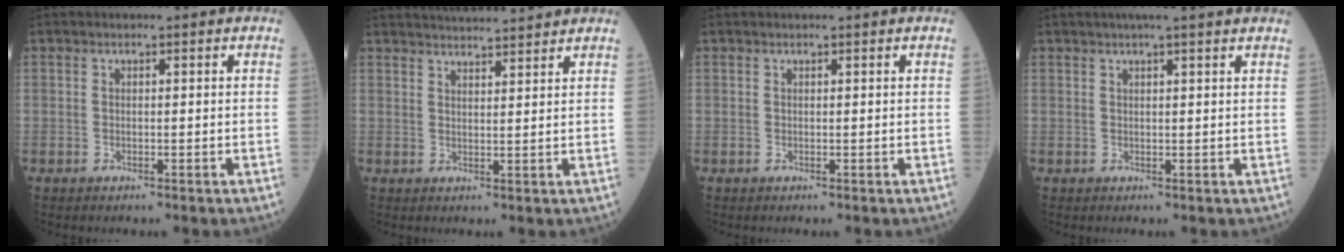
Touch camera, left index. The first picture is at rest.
{"total": 9.7, "force": [9.3, 0.4, 2.9], "torque": [-0.050, 0.023, 0.133]}
{"total": 0.7, "force": [0.7, 0.0, 0.2], "torque": [-0.006, 0.012, 0.013]}
{"total": 6.3, "force": [5.2, -0.3, 3.5], "torque": [-0.048, 0.025, 0.064]}